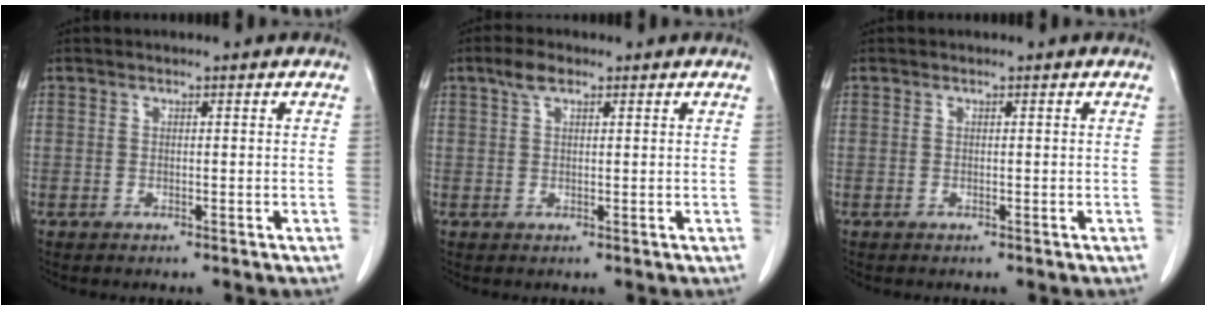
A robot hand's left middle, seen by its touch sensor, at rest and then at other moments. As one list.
[{"total": 2.6, "force": [1.6, 1.1, 1.7], "torque": [-0.039, 0.009, 0.034]}, {"total": 0.0}]